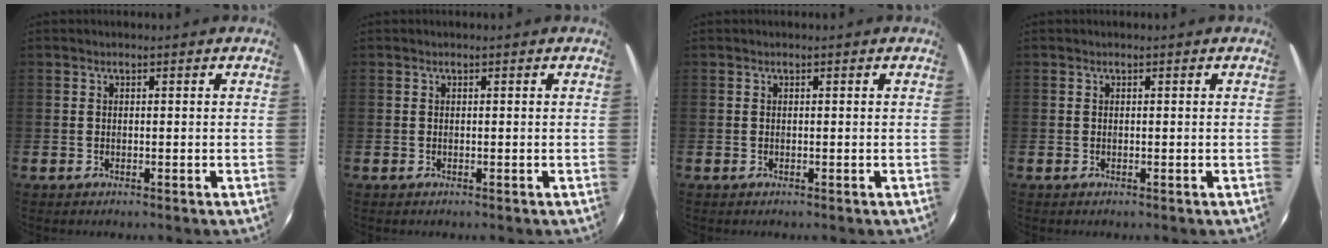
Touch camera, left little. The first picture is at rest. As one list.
[{"total": 0.0}, {"total": 0.0}, {"total": 0.0}]